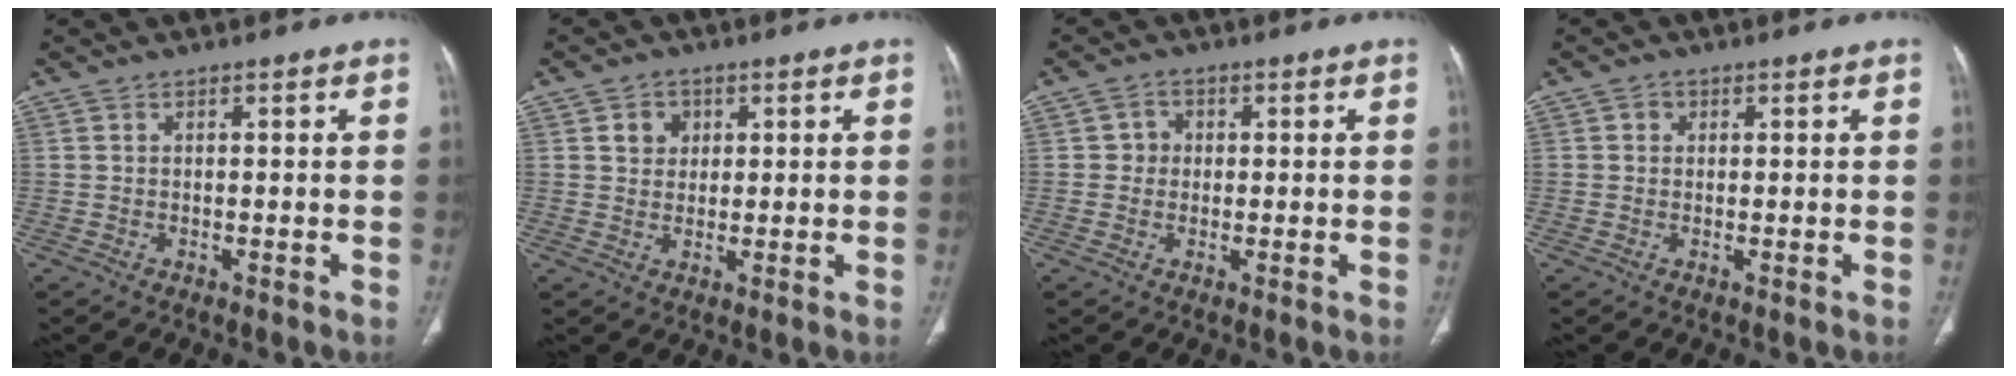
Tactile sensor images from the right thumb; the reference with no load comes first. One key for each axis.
{"total": 3.5, "fx": 1.2, "fy": 3.0, "fz": 1.3, "tx": -0.003, "ty": -0.004, "tz": 0.019}
{"total": 2.6, "fx": 0.1, "fy": 2.5, "fz": 0.8, "tx": 0.006, "ty": 0.006, "tz": -0.002}
{"total": 1.4, "fx": 0.3, "fy": 1.3, "fz": 0.4, "tx": 0.002, "ty": 0.002, "tz": 0.001}